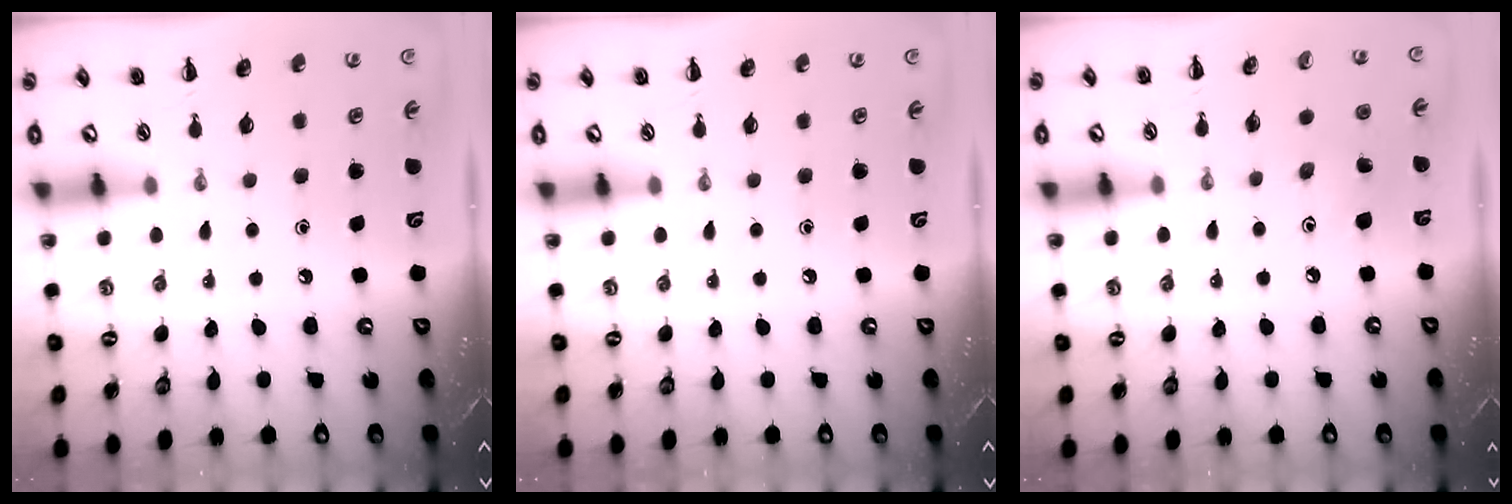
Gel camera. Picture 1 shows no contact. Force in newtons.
{"total": 0.0}
{"total": 2.9, "press": 2.8, "slide": 0.8}